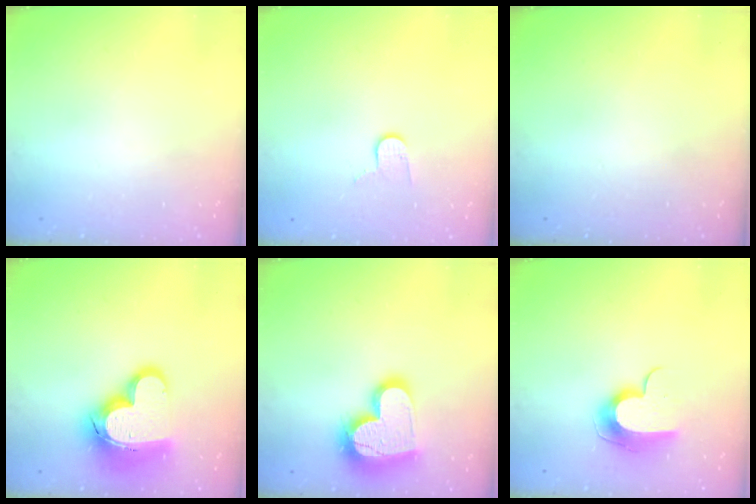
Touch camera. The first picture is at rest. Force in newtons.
{"total": 6.0, "press": 6.0, "slide": 0.2}
{"total": 0.0}
{"total": 19.3, "press": 19.2, "slide": 1.8}
{"total": 18.7, "press": 18.6, "slide": 1.4}
{"total": 10.1, "press": 10.0, "slide": 1.0}